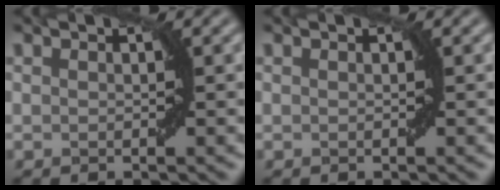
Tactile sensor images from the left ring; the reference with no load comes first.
{"total": 0.0}